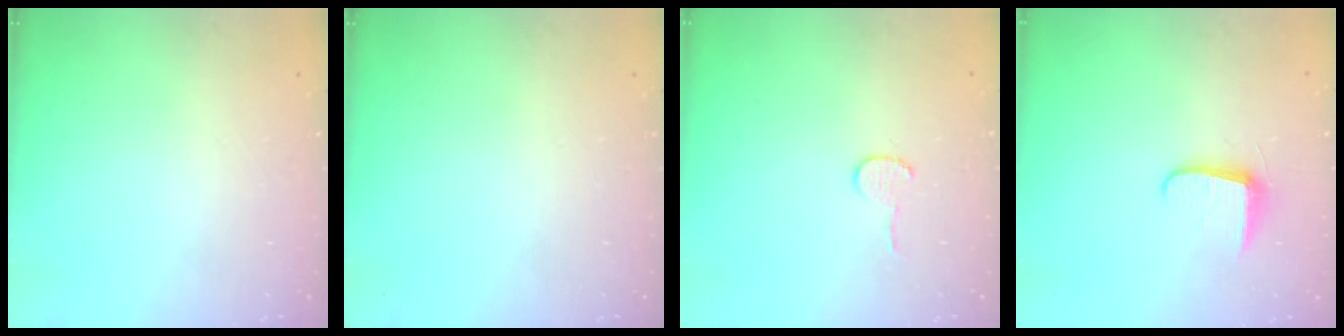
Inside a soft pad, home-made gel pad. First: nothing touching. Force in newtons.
{"total": 0.0}
{"total": 4.5, "press": 4.4, "slide": 0.4}
{"total": 6.8, "press": 6.7, "slide": 0.9}